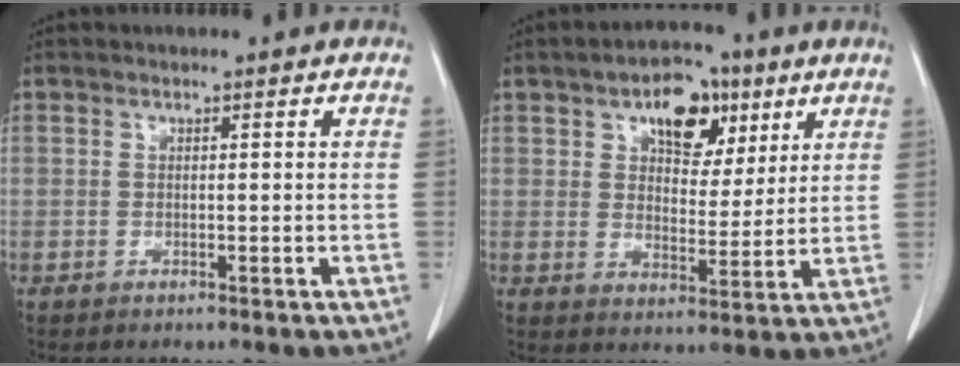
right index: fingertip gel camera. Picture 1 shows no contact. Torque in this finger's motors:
{"motor_torque": [0.29, 0.27, 0.17, 0.07]}